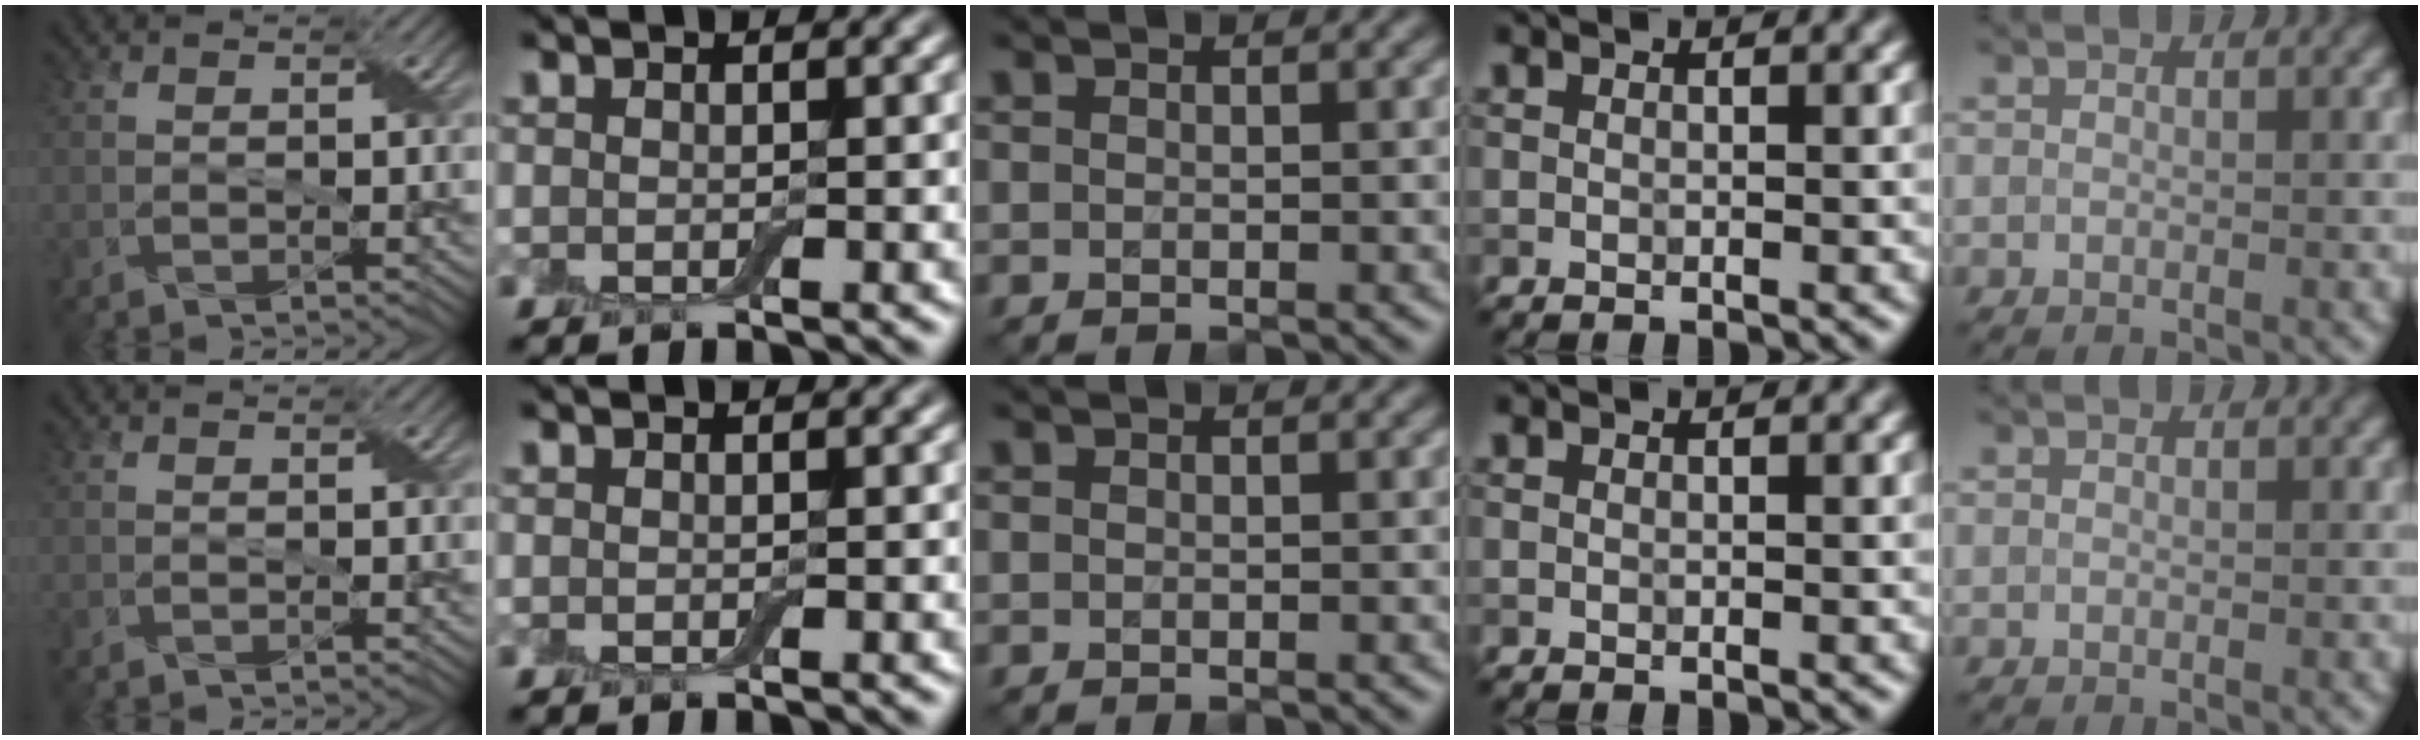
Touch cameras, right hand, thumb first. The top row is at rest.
{}